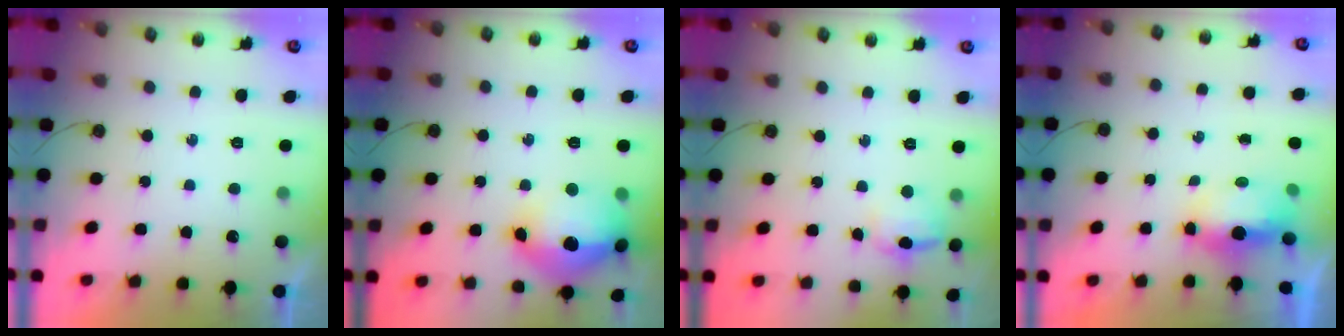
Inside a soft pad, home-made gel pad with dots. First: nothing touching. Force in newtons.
{"total": 20.3, "press": 19.8, "slide": 4.4}
{"total": 9.4, "press": 9.3, "slide": 1.3}
{"total": 10.5, "press": 7.5, "slide": 7.3}